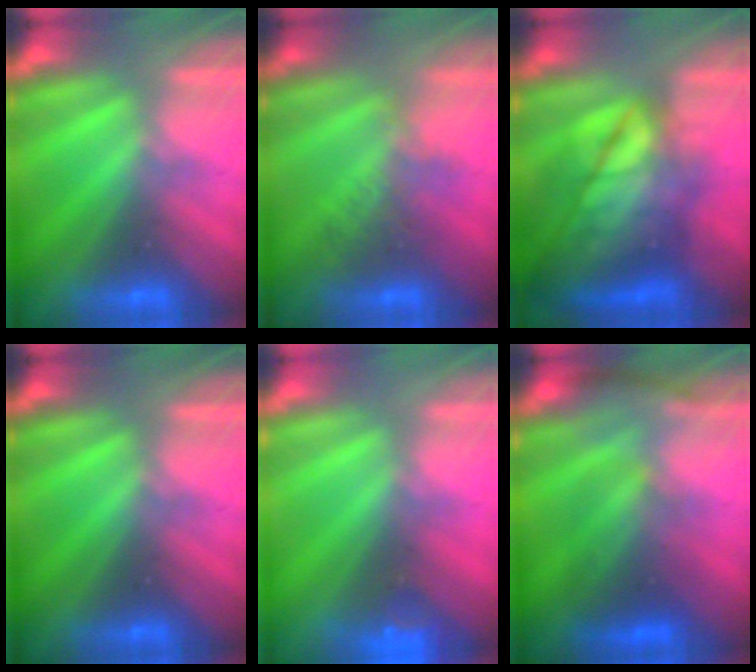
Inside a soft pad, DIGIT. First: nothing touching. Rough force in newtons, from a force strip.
{"total": 2.4}
{"total": 9.1}
{"total": 0.0}
{"total": 3.2}
{"total": 2.6}